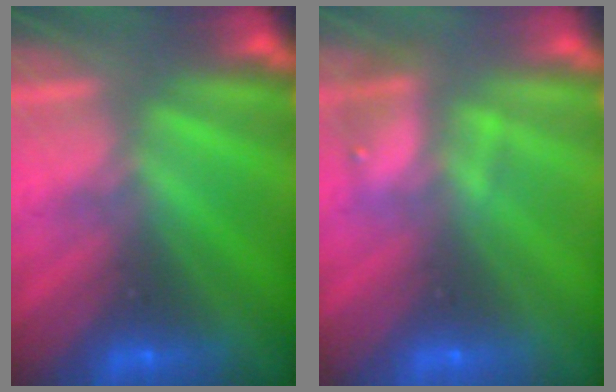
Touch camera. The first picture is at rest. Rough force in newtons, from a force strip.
{"total": 2.3}